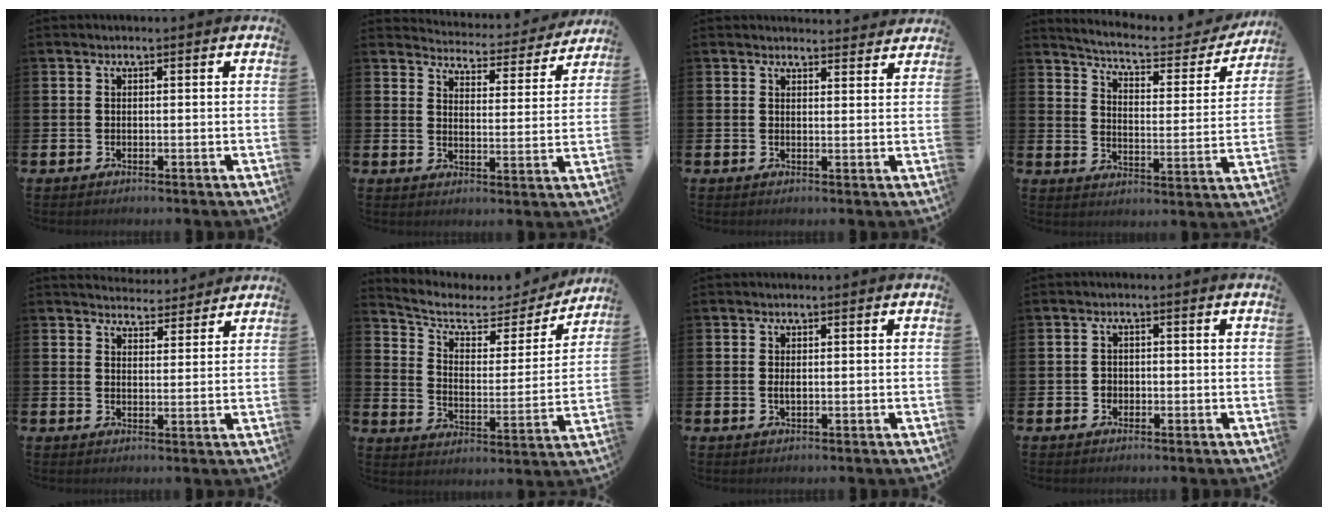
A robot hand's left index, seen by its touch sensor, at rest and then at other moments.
{"total": 4.5, "force": [4.5, 0.6, 0.3], "torque": [-0.024, -0.042, 0.074]}
{"total": 2.5, "force": [2.4, 0.3, -0.2], "torque": [0.008, -0.019, 0.042]}
{"total": 5.9, "force": [5.4, 1.2, 2.0], "torque": [-0.062, -0.042, 0.086]}
{"total": 3.9, "force": [3.8, 0.9, -0.2], "torque": [0.003, -0.027, 0.066]}
{"total": 6.8, "force": [5.6, 3.1, 2.5], "torque": [-0.079, -0.041, 0.088]}
{"total": 0.8, "force": [-0.1, 0.3, 0.8], "torque": [-0.012, 0.002, -0.003]}
{"total": 1.3, "force": [-0.7, 1.1, 0.2], "torque": [-0.004, 0.003, -0.015]}